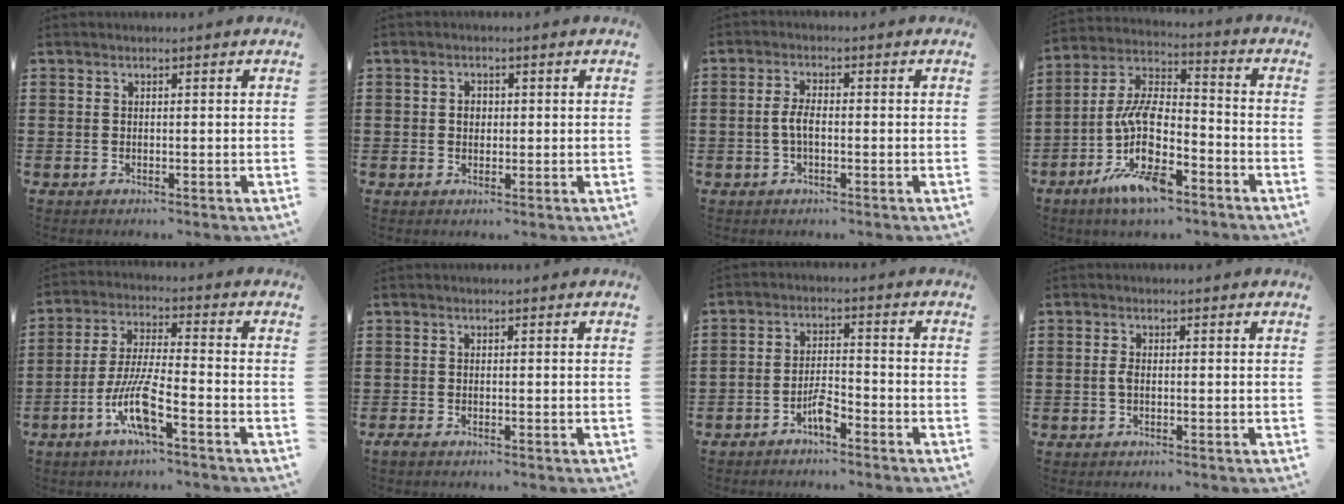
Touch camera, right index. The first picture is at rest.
{"total": 1.6, "force": [0.2, 1.3, 0.9], "torque": [-0.019, 0.009, 0.003]}
{"total": 3.0, "force": [-0.5, 1.2, 2.7], "torque": [-0.065, 0.000, -0.014]}
{"total": 12.2, "force": [-6.1, 5.1, 9.3], "torque": [-0.208, -0.002, -0.122]}
{"total": 9.1, "force": [-4.6, 1.5, 7.7], "torque": [-0.169, -0.011, -0.090]}
{"total": 0.6, "force": [-0.6, 0.1, 0.2], "torque": [-0.006, -0.003, -0.010]}
{"total": 3.8, "force": [-2.8, 1.3, 2.3], "torque": [-0.046, 0.008, -0.054]}
{"total": 1.4, "force": [-0.3, 0.6, 1.3], "torque": [-0.032, -0.002, -0.008]}